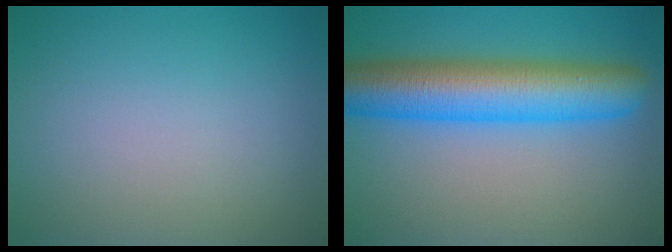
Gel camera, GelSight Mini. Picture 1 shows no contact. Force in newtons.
{"total": 9.4, "press": 9.4, "slide": 0.2}